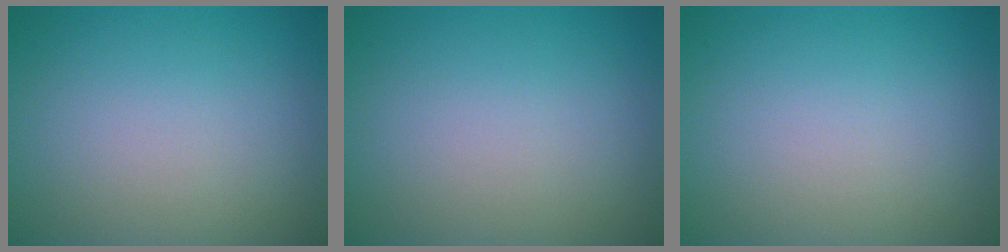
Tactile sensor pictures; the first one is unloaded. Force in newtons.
{"total": 0.0}
{"total": 0.0}